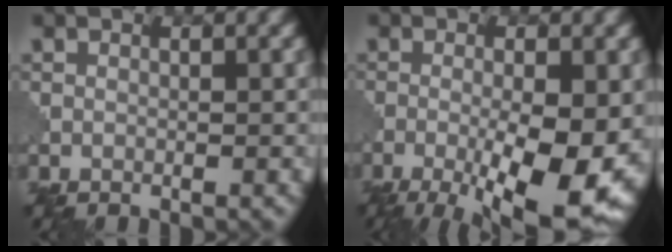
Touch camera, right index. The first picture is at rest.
{"total": 11.6, "force": [-3.7, 3.4, 10.4], "torque": [-0.154, -0.011, -0.052]}